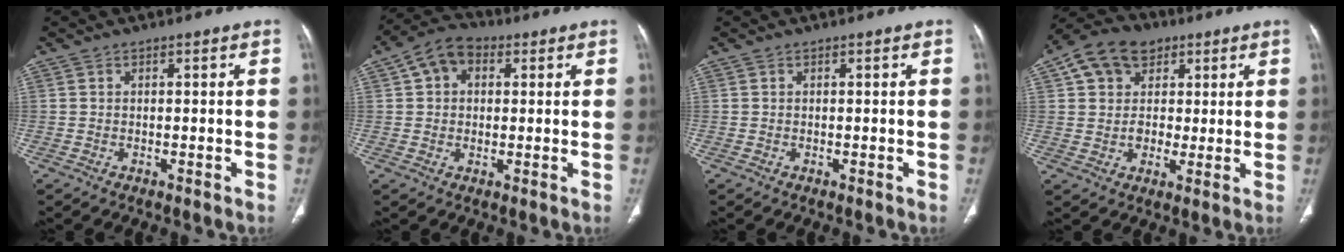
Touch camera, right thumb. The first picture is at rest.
{"total": 7.6, "force": [2.1, 5.6, 4.6], "torque": [-0.064, 0.012, 0.027]}
{"total": 0.0}
{"total": 12.2, "force": [4.7, 9.6, 5.8], "torque": [-0.078, 0.005, 0.077]}